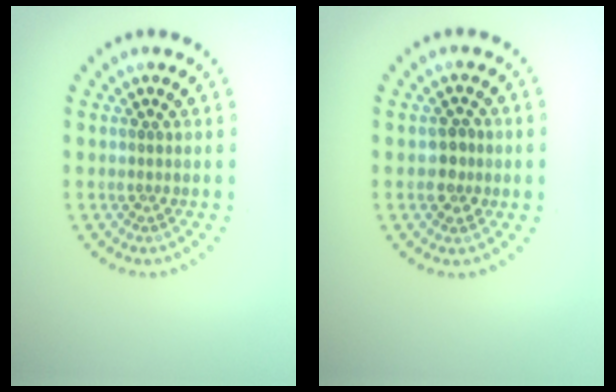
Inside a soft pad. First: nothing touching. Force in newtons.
{"total": 2.1, "press": 2.0, "slide": 0.5}